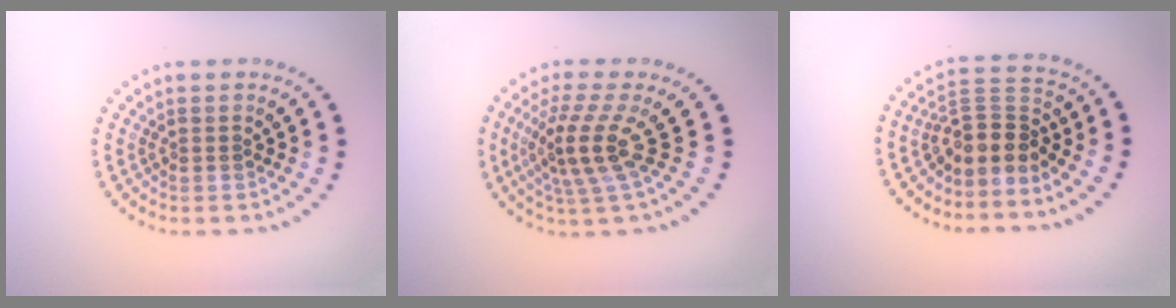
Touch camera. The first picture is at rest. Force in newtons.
{"total": 3.8, "press": 2.7, "slide": 2.6}
{"total": 3.6, "press": 2.6, "slide": 2.5}